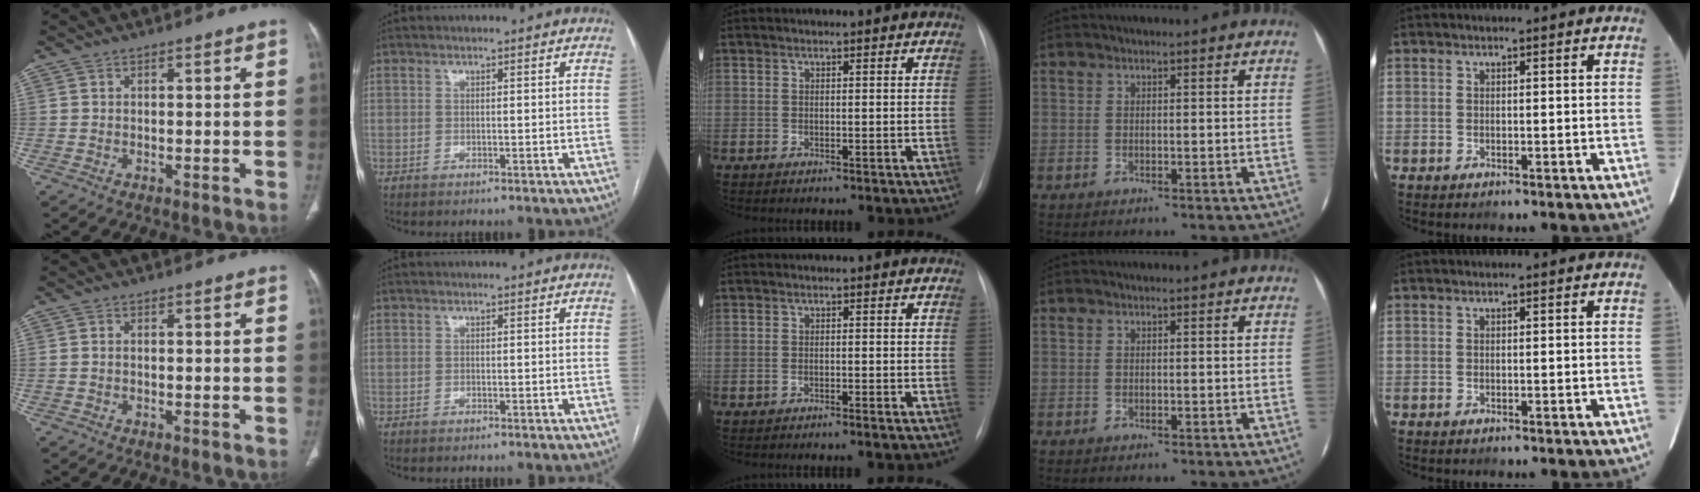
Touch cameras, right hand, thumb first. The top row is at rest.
{"thumb": {"total": 0.7, "force": [-0.1, 0.4, 0.5], "torque": [-0.016, 0.004, 0.002]}, "middle": {"total": 0.9, "force": [-0.6, 0.2, 0.7], "torque": [-0.015, 0.000, -0.009]}}